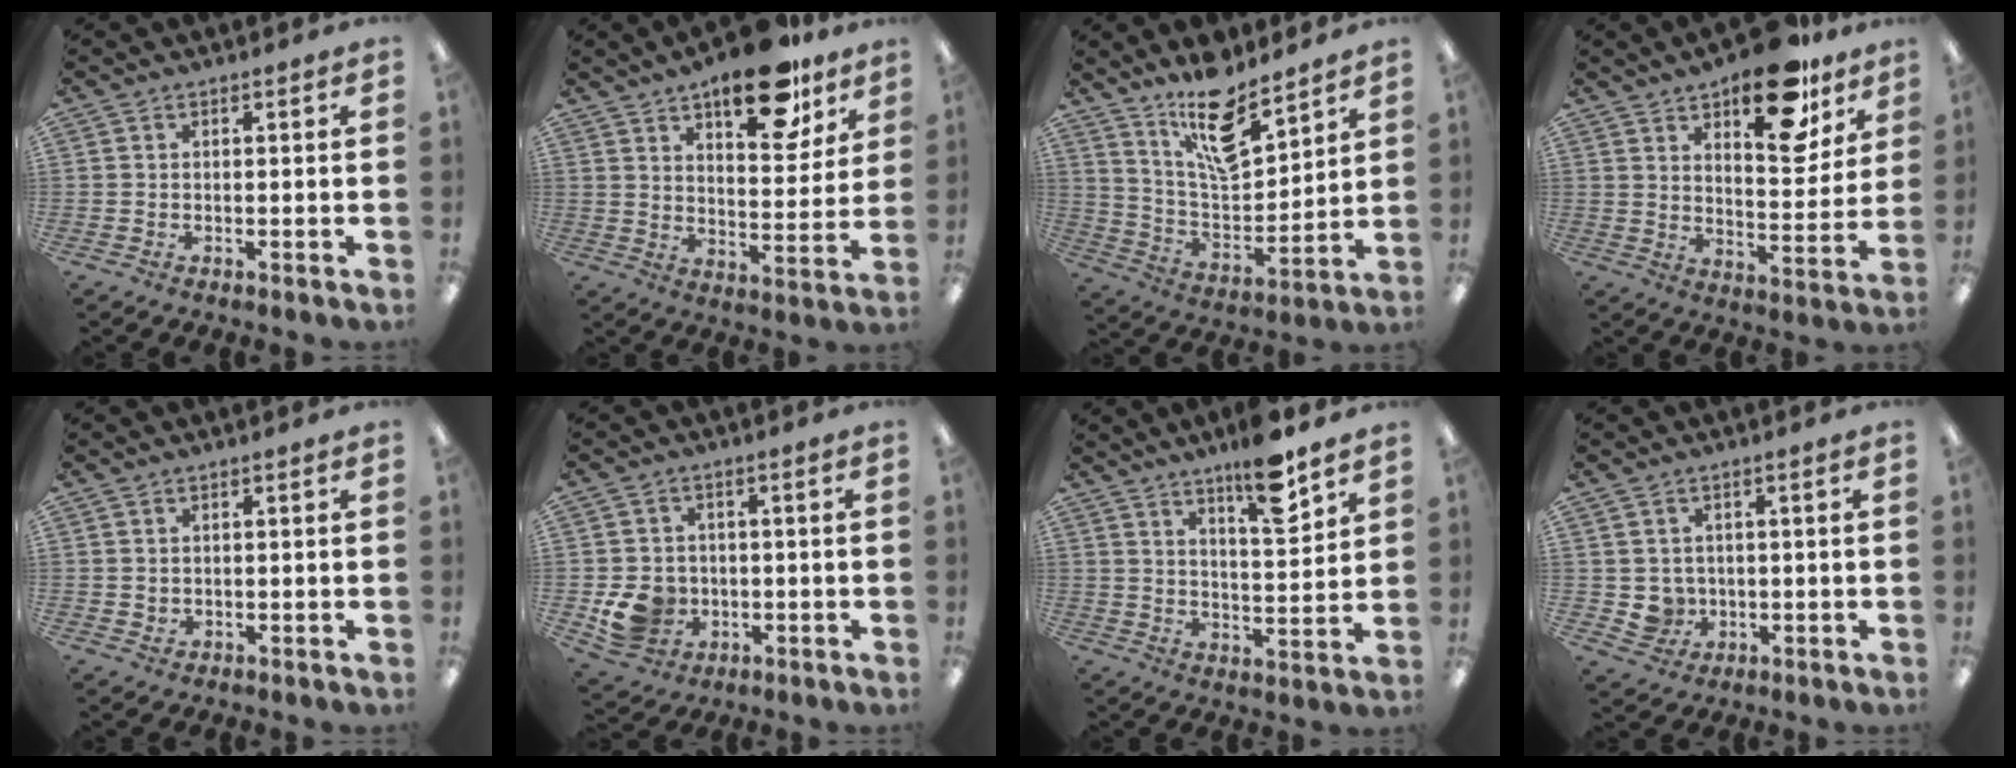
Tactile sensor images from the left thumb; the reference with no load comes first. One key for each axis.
{"total": 17.4, "fx": 11.9, "fy": 7.3, "fz": 10.3, "tx": -0.125, "ty": -0.069, "tz": 0.195}
{"total": 15.6, "fx": 11.9, "fy": 5.4, "fz": 8.6, "tx": -0.154, "ty": -0.074, "tz": 0.205}
{"total": 19.7, "fx": 13.1, "fy": 8.6, "fz": 11.9, "tx": -0.158, "ty": -0.074, "tz": 0.214}
{"total": 1.1, "fx": 0.7, "fy": 0.9, "fz": 0.1, "tx": 0.005, "ty": 0.000, "tz": 0.009}
{"total": 8.5, "fx": -1.9, "fy": 7.6, "fz": 3.5, "tx": -0.074, "ty": 0.012, "tz": -0.027}
{"total": 11.7, "fx": 8.6, "fy": 2.8, "fz": 7.5, "tx": -0.102, "ty": -0.052, "tz": 0.140}
{"total": 3.9, "fx": 0.5, "fy": 3.8, "fz": 0.6, "tx": -0.012, "ty": 0.003, "tz": 0.013}